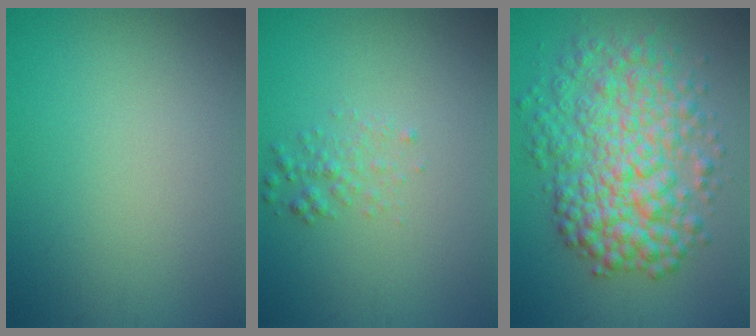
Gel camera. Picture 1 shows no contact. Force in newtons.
{"total": 1.4, "press": 1.4, "slide": 0.0}
{"total": 8.5, "press": 8.5, "slide": 0.1}